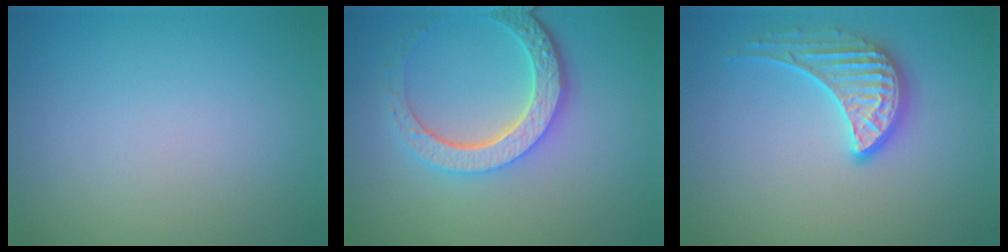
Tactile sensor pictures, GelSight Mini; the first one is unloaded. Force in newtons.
{"total": 5.4, "press": 4.3, "slide": 3.4}
{"total": 3.5, "press": 3.1, "slide": 1.5}